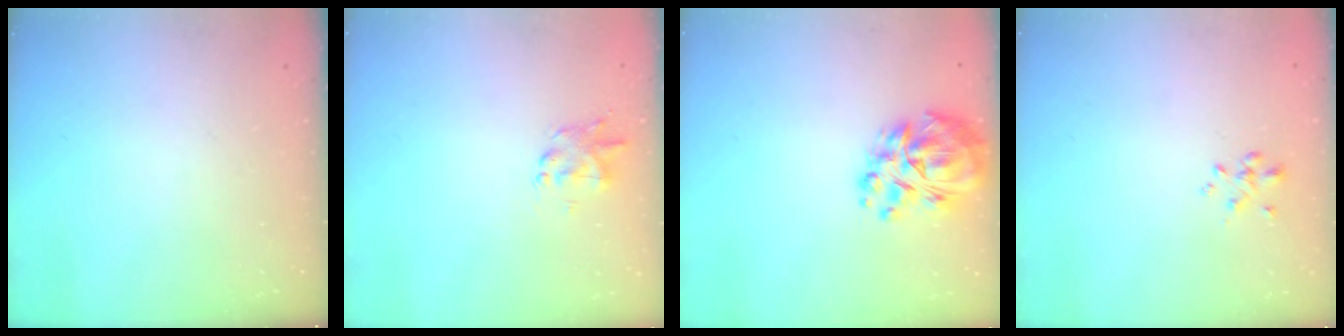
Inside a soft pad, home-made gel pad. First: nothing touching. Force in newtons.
{"total": 1.4, "press": 1.3, "slide": 0.5}
{"total": 14.5, "press": 13.7, "slide": 4.7}
{"total": 0.6, "press": 0.5, "slide": 0.3}